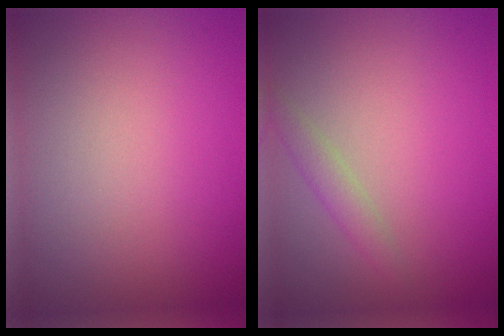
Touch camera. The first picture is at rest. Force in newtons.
{"total": 1.5, "press": 1.4, "slide": 0.0}